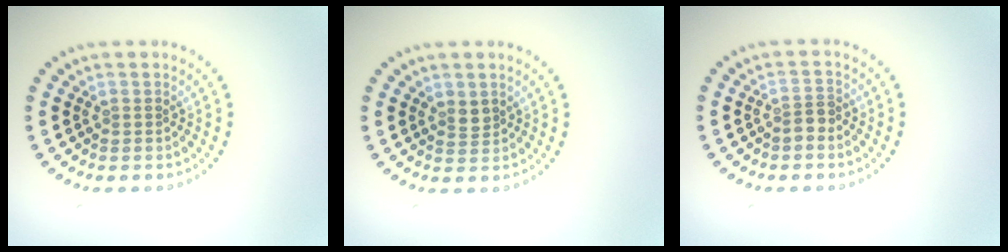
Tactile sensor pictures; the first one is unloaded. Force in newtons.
{"total": 1.3, "press": 1.1, "slide": 0.7}
{"total": 1.6, "press": 1.3, "slide": 1.1}